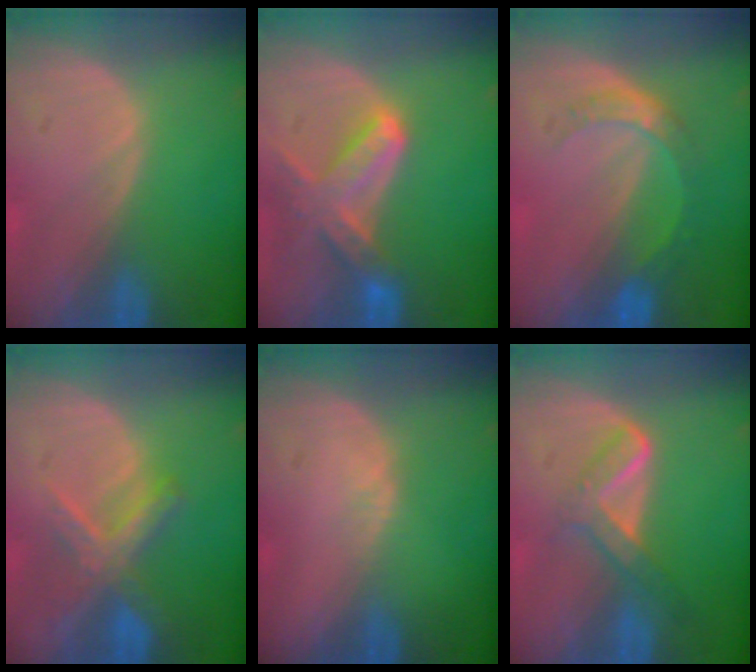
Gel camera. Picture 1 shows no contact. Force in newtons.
{"total": 7.4, "press": 6.7, "slide": 3.2}
{"total": 5.2, "press": 4.7, "slide": 2.4}
{"total": 6.7, "press": 6.1, "slide": 2.9}
{"total": 1.0, "press": 0.7, "slide": 0.6}
{"total": 5.2, "press": 4.6, "slide": 2.4}